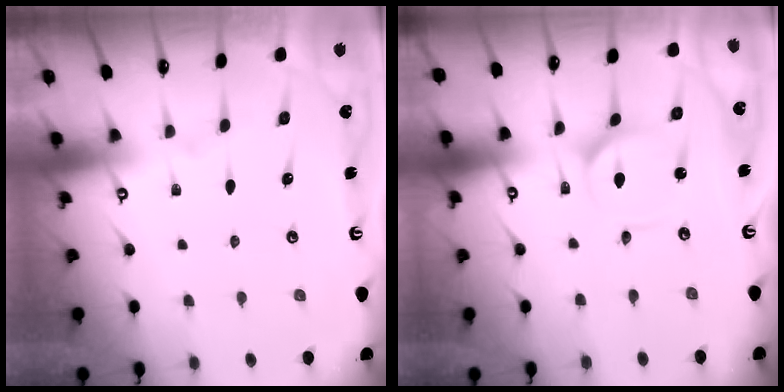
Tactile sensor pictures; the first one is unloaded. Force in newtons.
{"total": 2.5, "press": 2.5, "slide": 0.2}